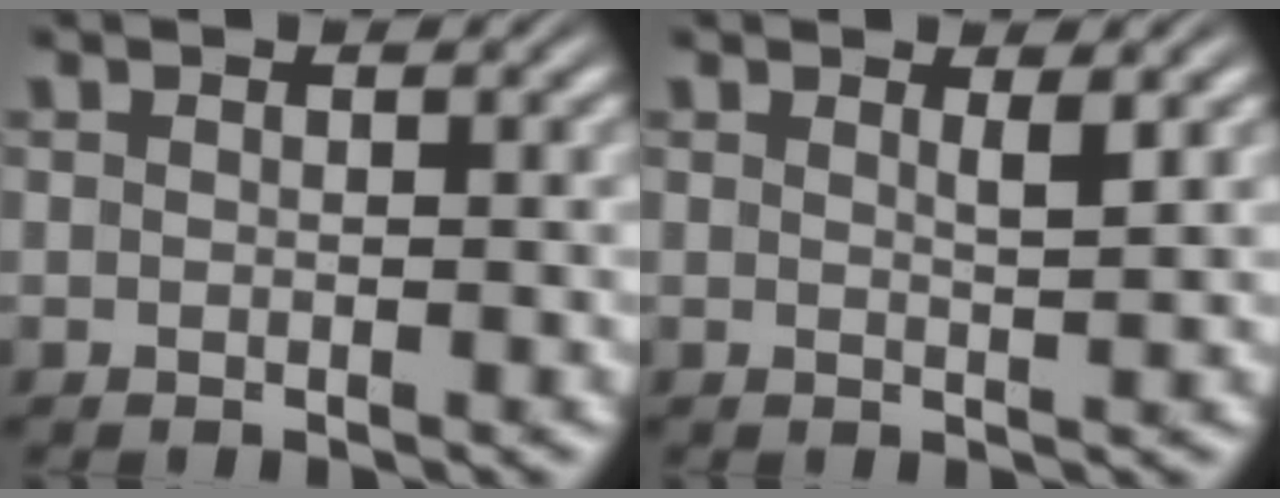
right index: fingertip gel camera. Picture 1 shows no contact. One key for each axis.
{"total": 1.3, "fx": 0.8, "fy": -0.3, "fz": 0.9, "tx": -0.011, "ty": -0.012, "tz": 0.017}